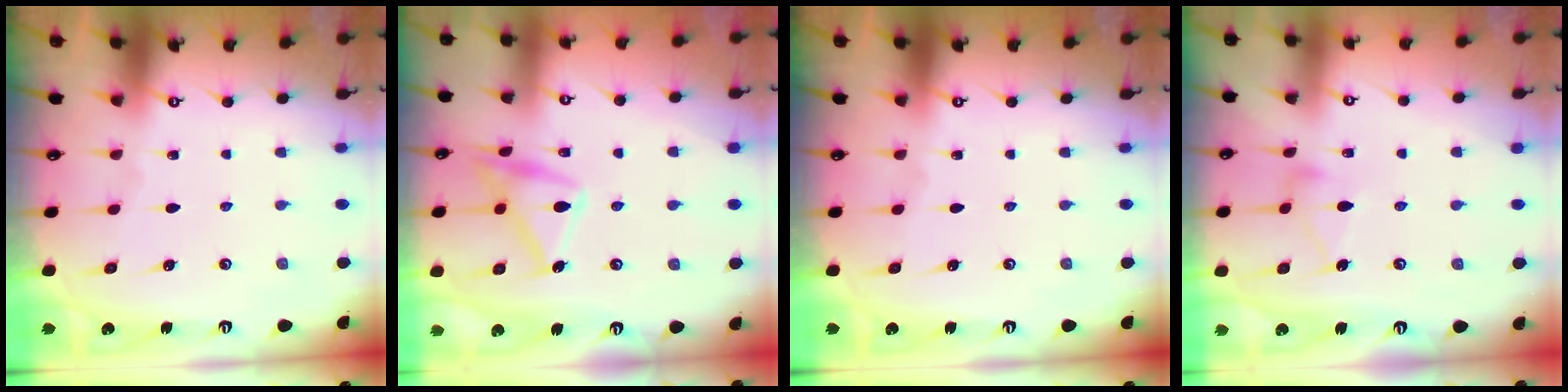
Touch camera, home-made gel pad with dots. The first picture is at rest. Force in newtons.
{"total": 16.5, "press": 16.5, "slide": 1.1}
{"total": 0.0}
{"total": 8.2, "press": 8.2, "slide": 0.3}